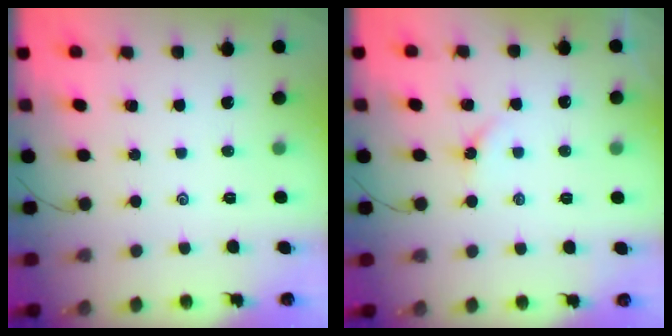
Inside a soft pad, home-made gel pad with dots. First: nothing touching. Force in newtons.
{"total": 2.6, "press": 2.6, "slide": 0.3}